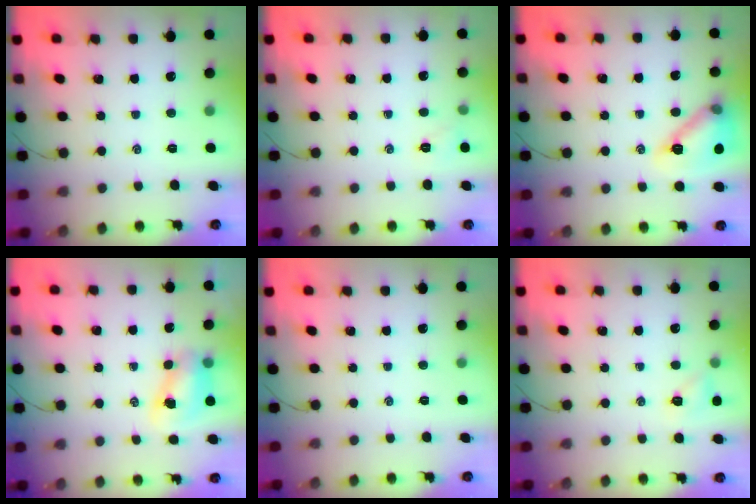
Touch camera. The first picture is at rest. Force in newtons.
{"total": 5.0, "press": 4.8, "slide": 1.2}
{"total": 14.5, "press": 14.4, "slide": 1.7}
{"total": 7.5, "press": 7.4, "slide": 1.0}
{"total": 0.0}
{"total": 5.8, "press": 5.6, "slide": 1.4}